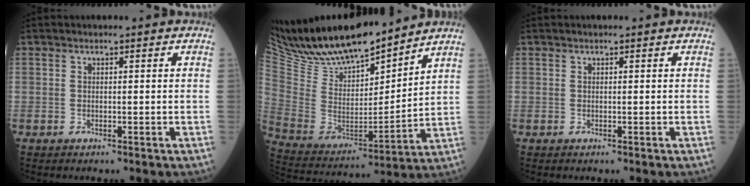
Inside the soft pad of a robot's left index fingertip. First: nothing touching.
{"total": 21.5, "force": [19.2, 4.4, 8.6], "torque": [-0.173, -0.007, 0.345]}
{"total": 0.0}